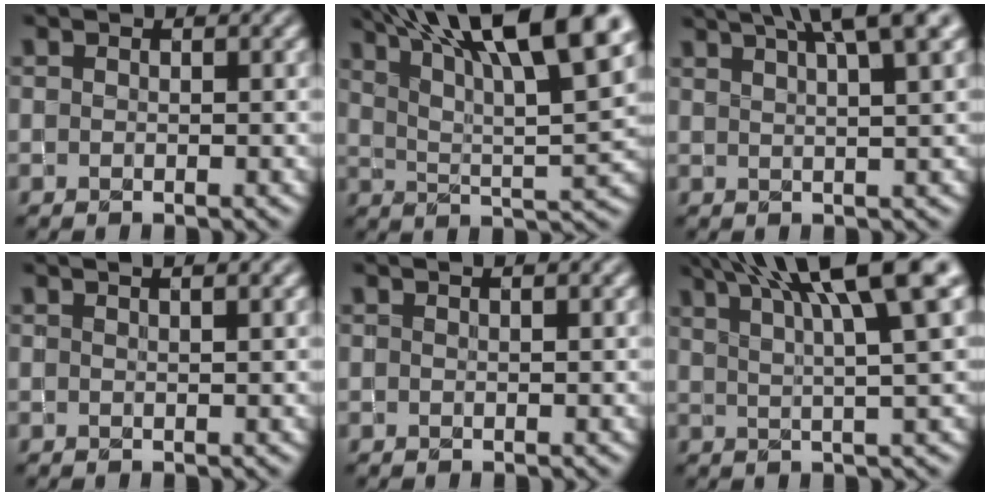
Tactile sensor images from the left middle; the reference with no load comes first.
{"total": 14.7, "force": [8.9, 3.9, 11.1], "torque": [-0.173, 0.020, 0.139]}
{"total": 7.7, "force": [4.8, 1.8, 5.6], "torque": [-0.050, 0.033, 0.046]}
{"total": 3.3, "force": [2.0, 1.4, 2.1], "torque": [-0.006, 0.014, -0.004]}
{"total": 1.3, "force": [0.9, 0.4, 0.9], "torque": [-0.015, -0.004, 0.008]}
{"total": 12.3, "force": [6.8, 2.8, 9.9], "torque": [-0.118, 0.033, 0.091]}